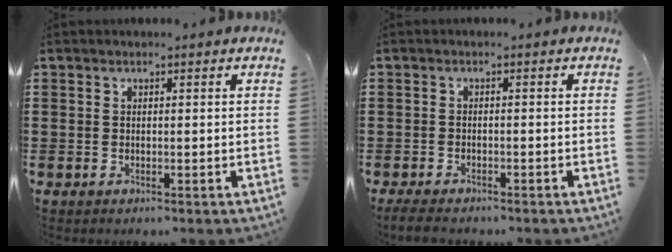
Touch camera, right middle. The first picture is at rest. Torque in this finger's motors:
{"motor_torque": [1.29, -0.32, 0.12, 0.06]}